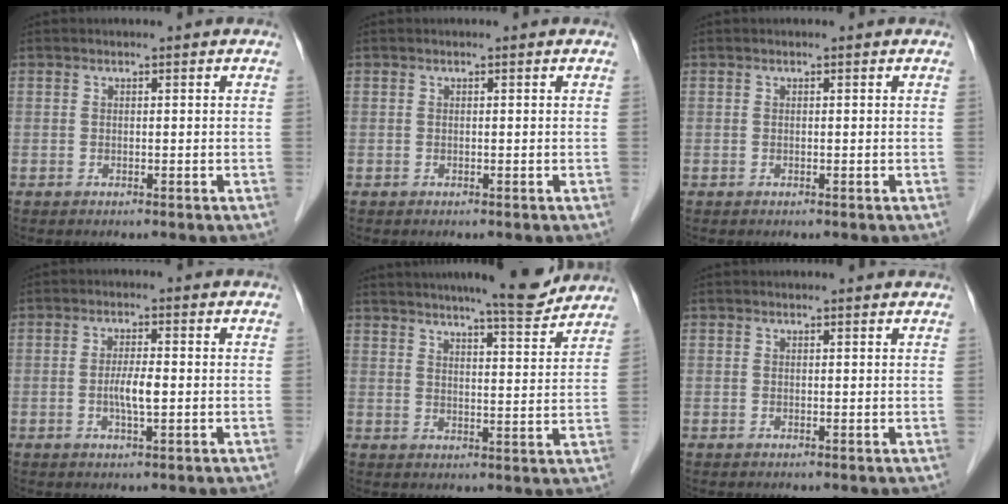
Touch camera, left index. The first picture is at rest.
{"total": 0.0}
{"total": 0.0}
{"total": 3.4, "force": [-0.5, 0.4, 3.3], "torque": [-0.067, -0.003, -0.011]}
{"total": 11.3, "force": [10.2, 0.6, 4.8], "torque": [-0.069, -0.001, 0.132]}
{"total": 1.6, "force": [1.6, 0.1, 0.1], "torque": [-0.010, 0.002, 0.013]}